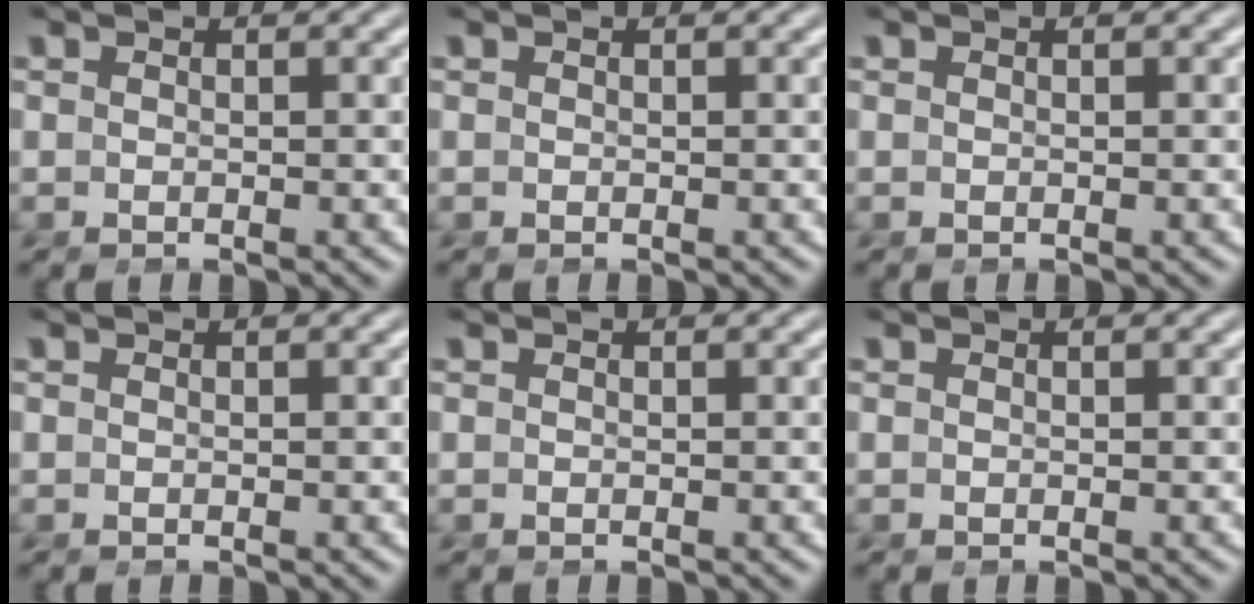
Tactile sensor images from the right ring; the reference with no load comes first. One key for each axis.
{"total": 0.0}
{"total": 0.0}
{"total": 0.0}
{"total": 0.0}
{"total": 0.0}